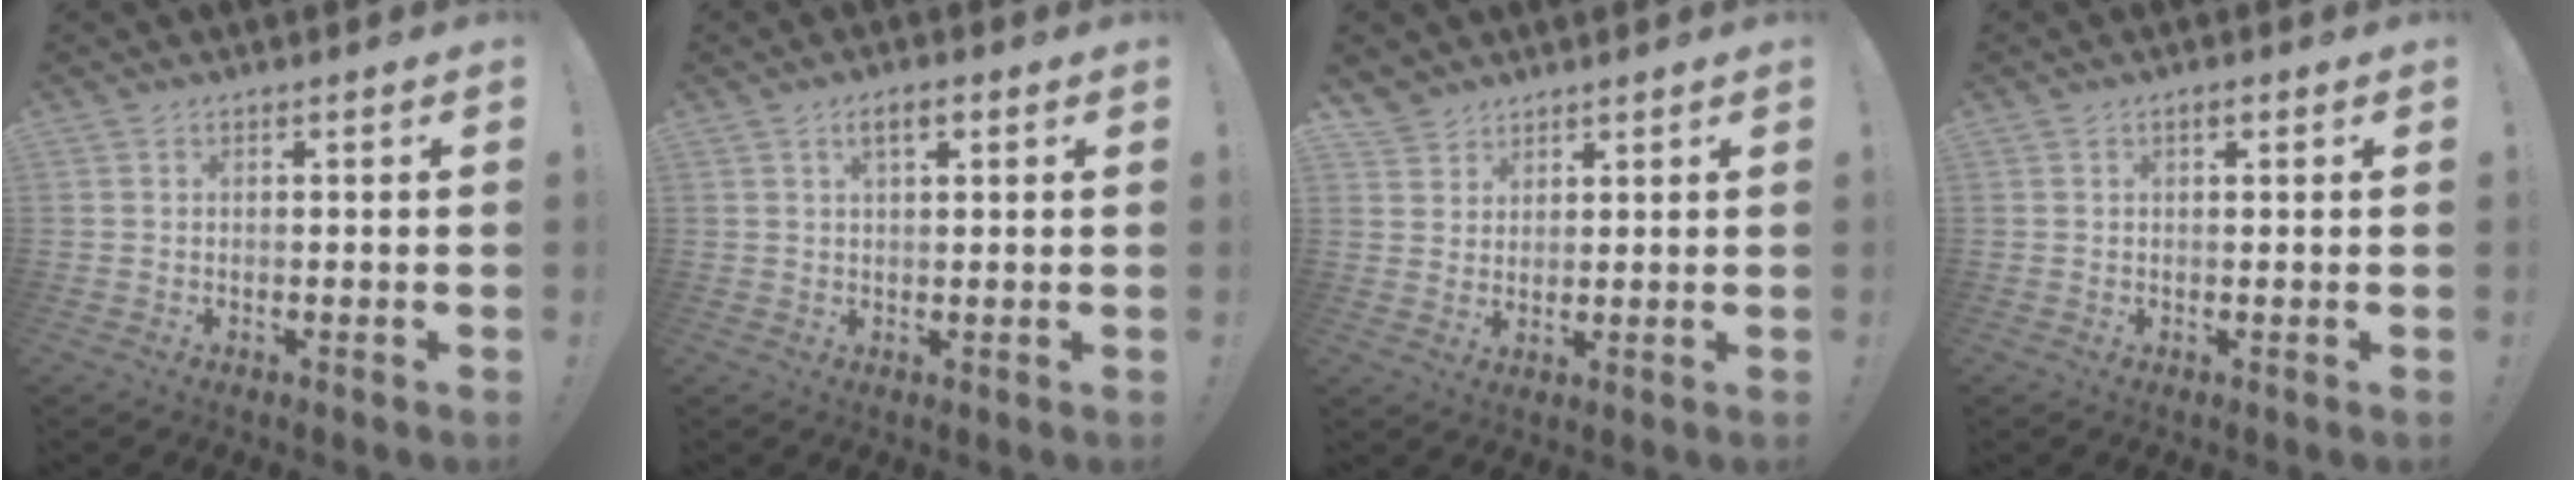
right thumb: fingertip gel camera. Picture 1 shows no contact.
{"total": 3.8, "force": [1.6, 1.5, 3.1], "torque": [-0.051, 0.000, 0.024]}
{"total": 4.5, "force": [3.8, 2.6, 0.3], "torque": [-0.009, -0.027, 0.073]}
{"total": 1.2, "force": [0.6, 0.6, 0.8], "torque": [-0.013, 0.001, 0.010]}